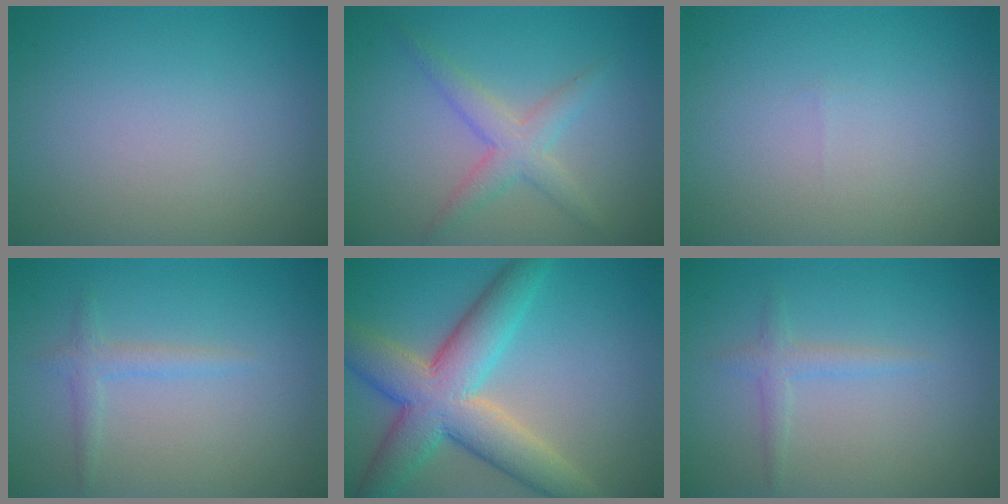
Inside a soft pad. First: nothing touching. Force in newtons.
{"total": 2.9, "press": 2.9, "slide": 0.1}
{"total": 0.0}
{"total": 1.5, "press": 1.4, "slide": 0.1}
{"total": 9.0, "press": 9.0, "slide": 0.3}
{"total": 1.4, "press": 1.4, "slide": 0.1}